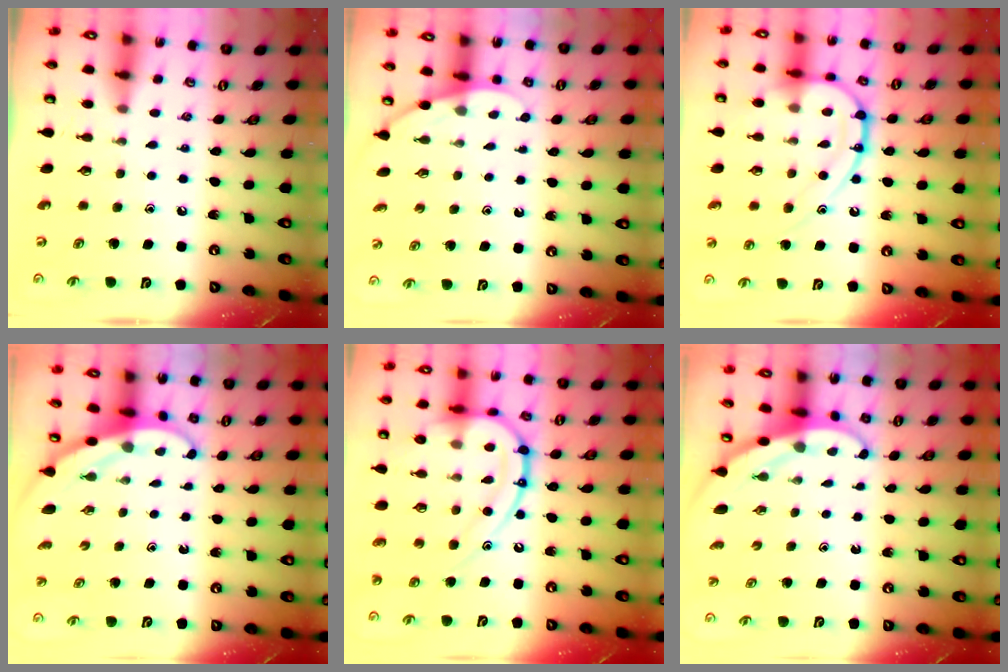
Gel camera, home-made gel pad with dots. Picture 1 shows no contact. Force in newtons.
{"total": 2.8, "press": 2.8, "slide": 0.2}
{"total": 15.2, "press": 15.1, "slide": 1.5}
{"total": 3.0, "press": 3.0, "slide": 0.2}
{"total": 18.5, "press": 18.5, "slide": 1.2}
{"total": 3.0, "press": 3.0, "slide": 0.2}